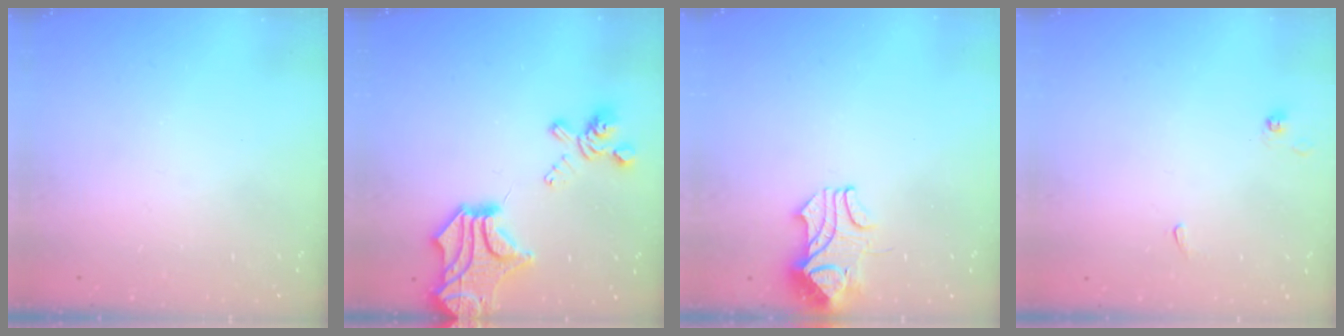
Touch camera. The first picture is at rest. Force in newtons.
{"total": 9.2, "press": 8.7, "slide": 2.9}
{"total": 2.2, "press": 2.0, "slide": 0.9}
{"total": 0.9, "press": 0.9, "slide": 0.2}